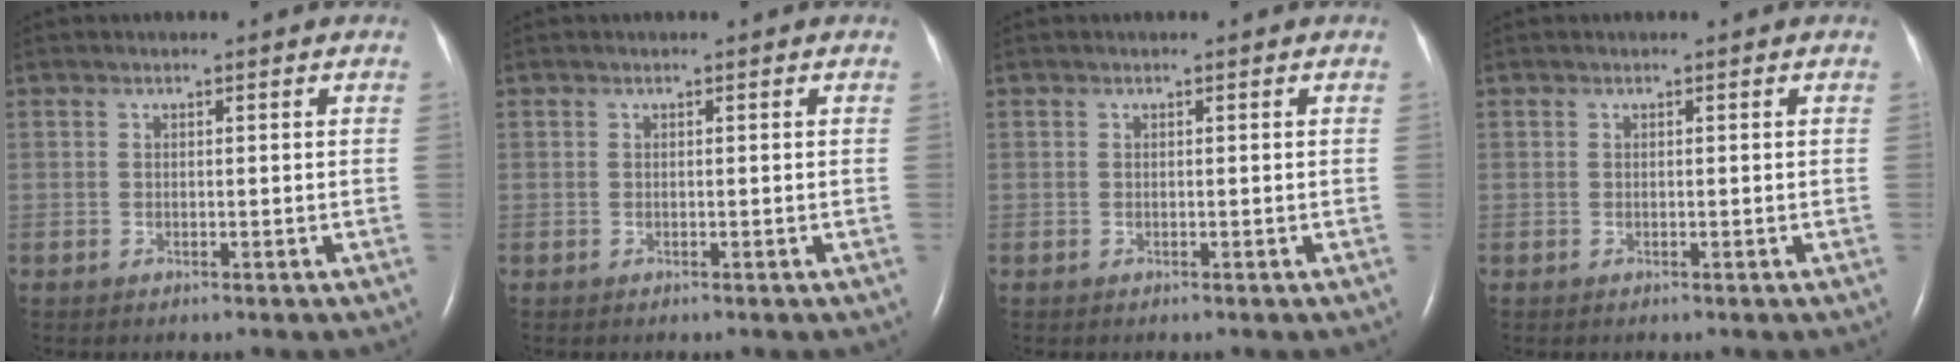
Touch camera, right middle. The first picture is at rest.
{"total": 0.0}
{"total": 0.0}
{"total": 0.0}